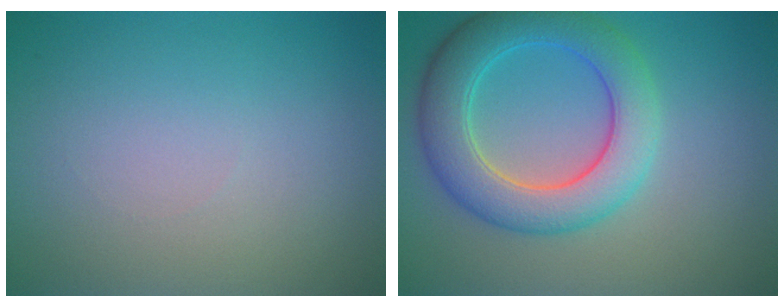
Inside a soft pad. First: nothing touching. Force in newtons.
{"total": 6.9, "press": 6.9, "slide": 0.5}